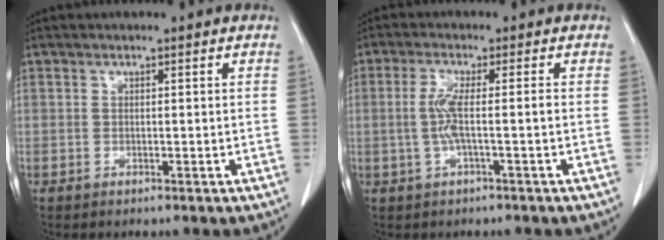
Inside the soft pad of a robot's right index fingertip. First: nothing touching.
{"total": 4.0, "force": [-0.6, 0.0, 4.0], "torque": [-0.088, 0.004, -0.012]}